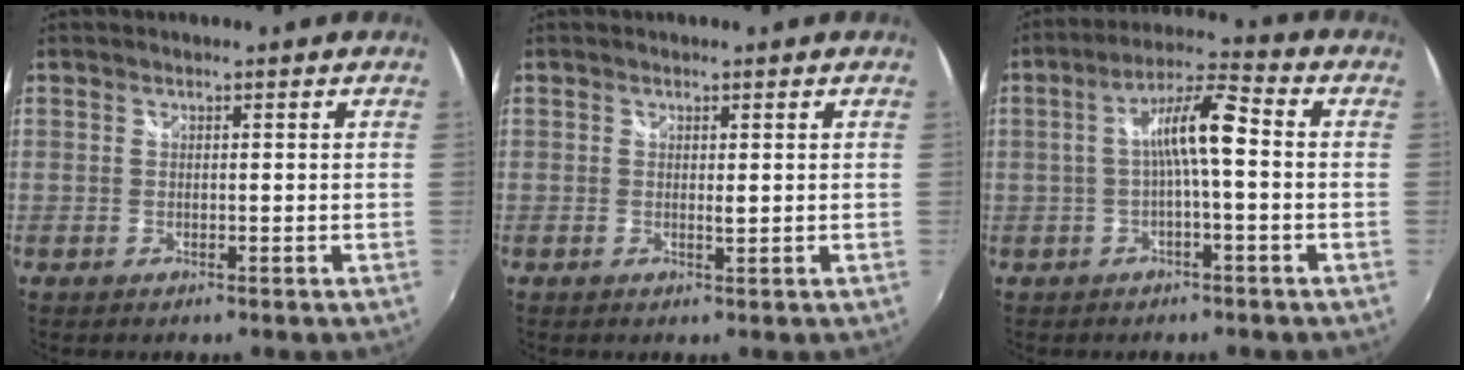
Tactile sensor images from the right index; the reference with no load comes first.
{"total": 1.0, "force": [0.2, 0.2, 0.9], "torque": [-0.014, -0.001, 0.003]}
{"total": 8.3, "force": [-0.4, 1.2, 8.2], "torque": [-0.159, 0.020, -0.007]}